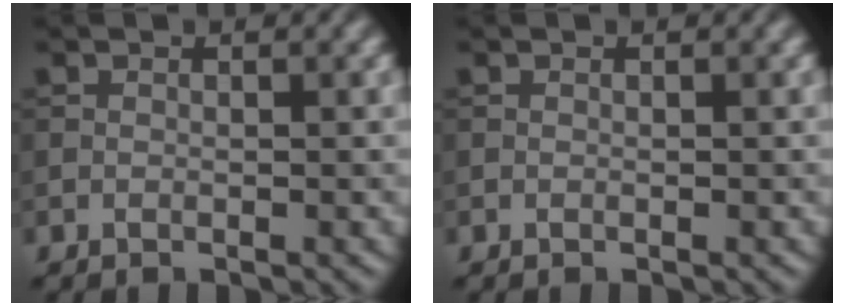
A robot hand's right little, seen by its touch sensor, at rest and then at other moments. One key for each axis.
{"total": 0.0}